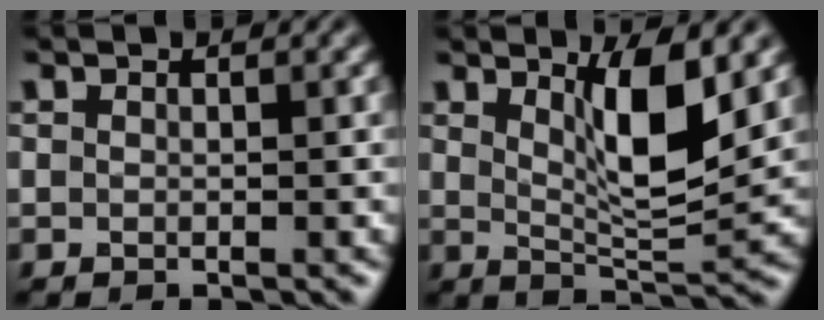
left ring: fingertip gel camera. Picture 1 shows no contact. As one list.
[{"total": 6.0, "force": [2.1, 1.4, 5.4], "torque": [-0.089, -0.011, 0.041]}]